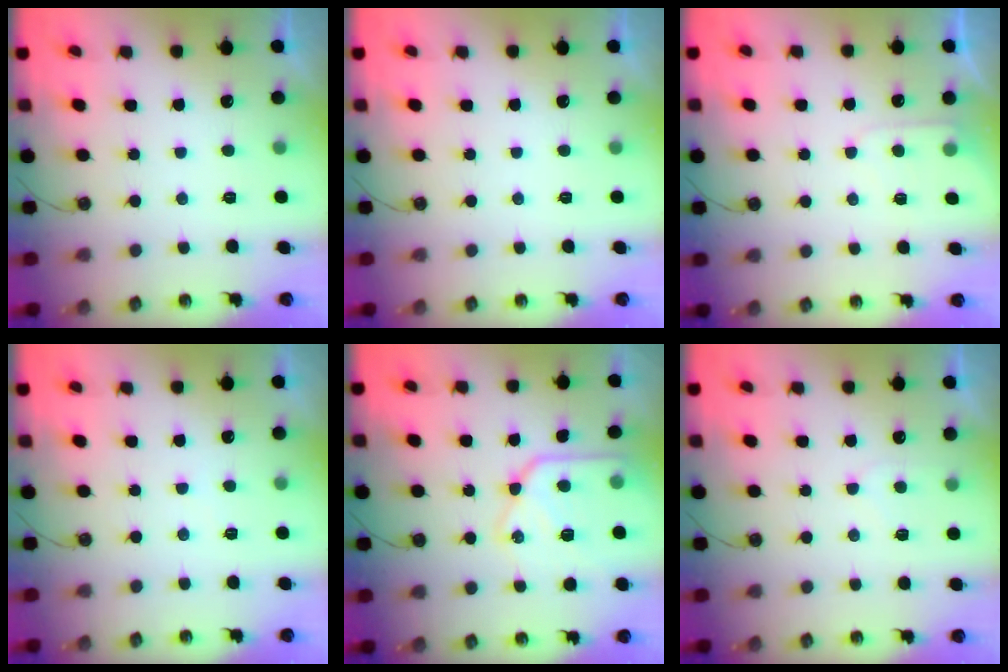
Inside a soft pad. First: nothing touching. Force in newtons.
{"total": 0.0}
{"total": 5.1, "press": 5.1, "slide": 0.6}
{"total": 1.5, "press": 1.5, "slide": 0.4}
{"total": 16.4, "press": 16.4, "slide": 1.2}
{"total": 5.9, "press": 5.9, "slide": 0.7}